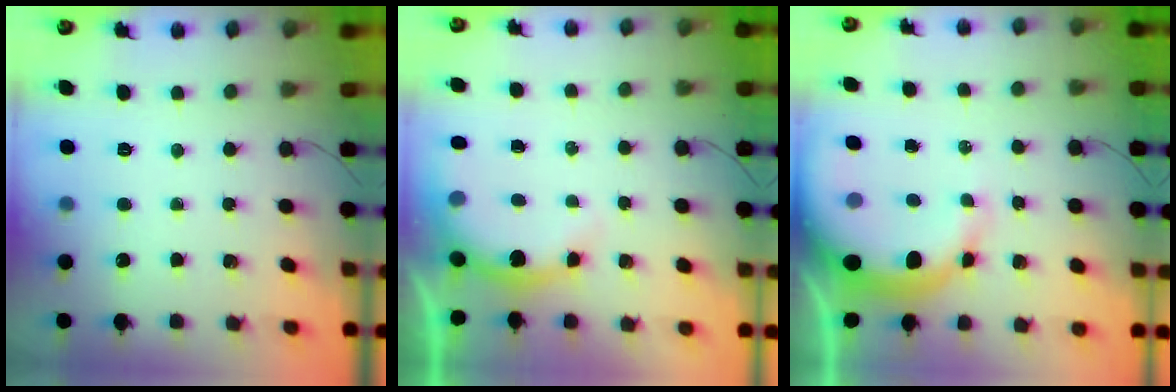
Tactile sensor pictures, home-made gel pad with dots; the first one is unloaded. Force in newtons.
{"total": 6.5, "press": 6.4, "slide": 0.6}
{"total": 10.6, "press": 10.3, "slide": 2.3}